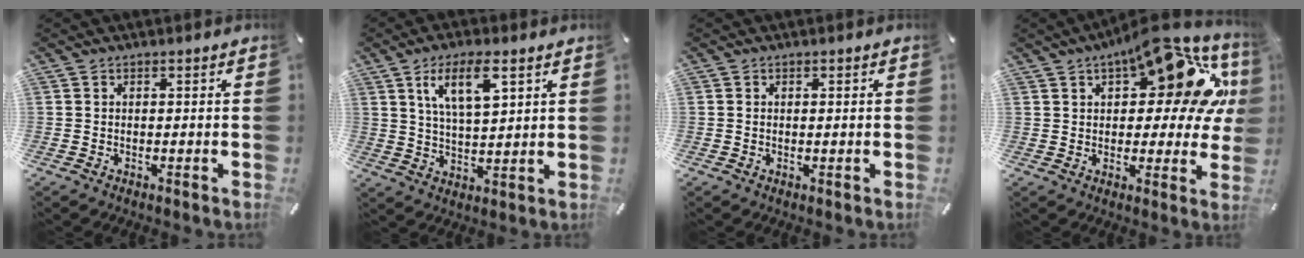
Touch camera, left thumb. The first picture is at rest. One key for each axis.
{"total": 10.0, "fx": 5.1, "fy": 3.8, "fz": 7.7, "tx": -0.138, "ty": -0.004, "tz": 0.085}
{"total": 0.7, "fx": 0.0, "fy": 0.3, "fz": 0.6, "tx": -0.013, "ty": 0.000, "tz": 0.000}
{"total": 19.7, "fx": 9.1, "fy": 9.3, "fz": 14.8, "tx": -0.190, "ty": -0.053, "tz": 0.145}